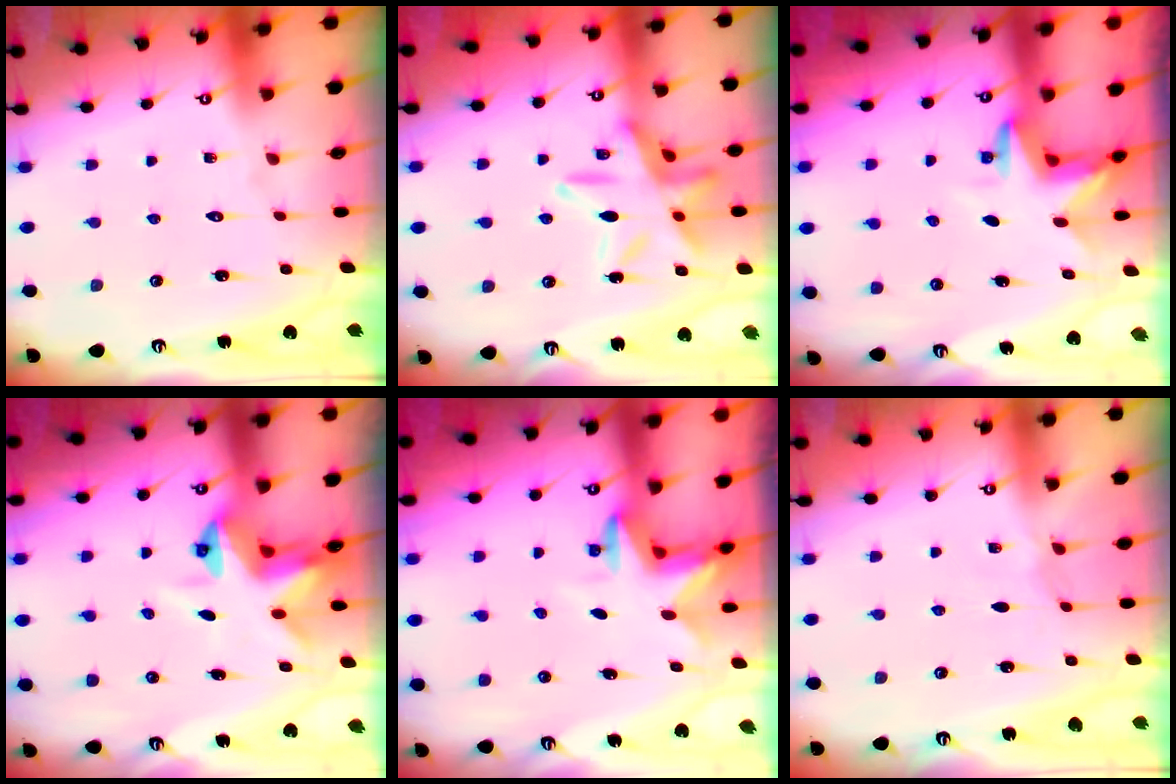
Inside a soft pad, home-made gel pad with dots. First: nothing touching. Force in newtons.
{"total": 17.2, "press": 17.2, "slide": 1.4}
{"total": 3.3, "press": 3.3, "slide": 0.1}
{"total": 4.1, "press": 4.1, "slide": 0.2}
{"total": 2.8, "press": 2.7, "slide": 0.5}
{"total": 2.3, "press": 2.3, "slide": 0.4}